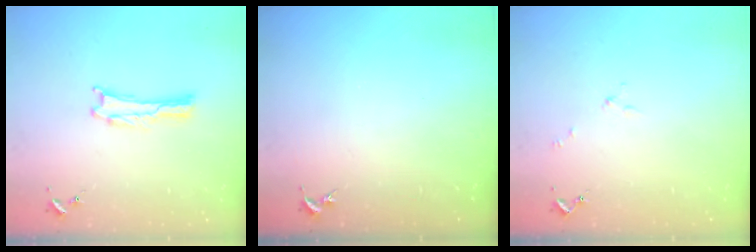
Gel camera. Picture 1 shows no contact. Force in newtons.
{"total": 0.0}
{"total": 1.7, "press": 1.7, "slide": 0.3}